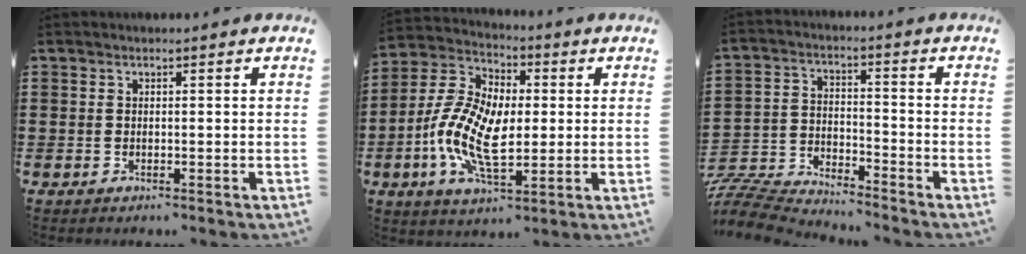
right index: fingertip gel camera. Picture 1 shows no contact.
{"total": 11.8, "force": [-2.0, 6.5, 9.7], "torque": [-0.235, -0.005, -0.043]}
{"total": 7.4, "force": [-7.3, 0.9, 0.6], "torque": [-0.037, 0.004, -0.154]}